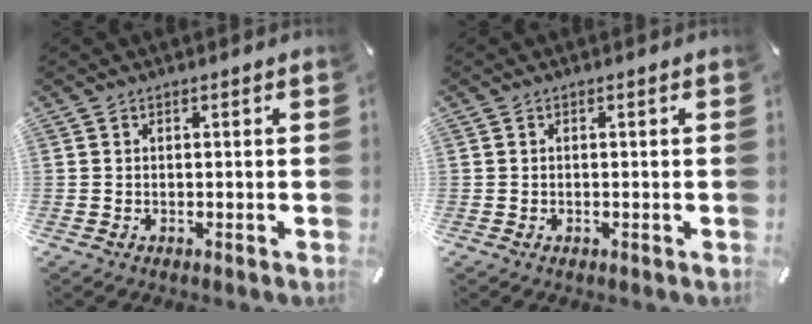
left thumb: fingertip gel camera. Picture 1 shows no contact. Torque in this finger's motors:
{"motor_torque": [-0.20, -0.31, 0.14, 0.11, -0.02]}